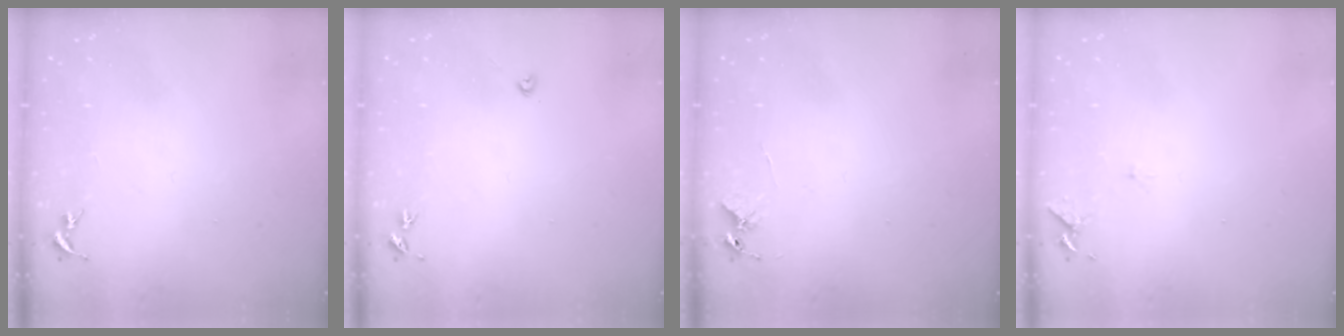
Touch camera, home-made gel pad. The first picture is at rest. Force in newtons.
{"total": 2.2, "press": 2.2, "slide": 0.3}
{"total": 4.9, "press": 4.9, "slide": 0.3}
{"total": 6.2, "press": 6.2, "slide": 0.6}